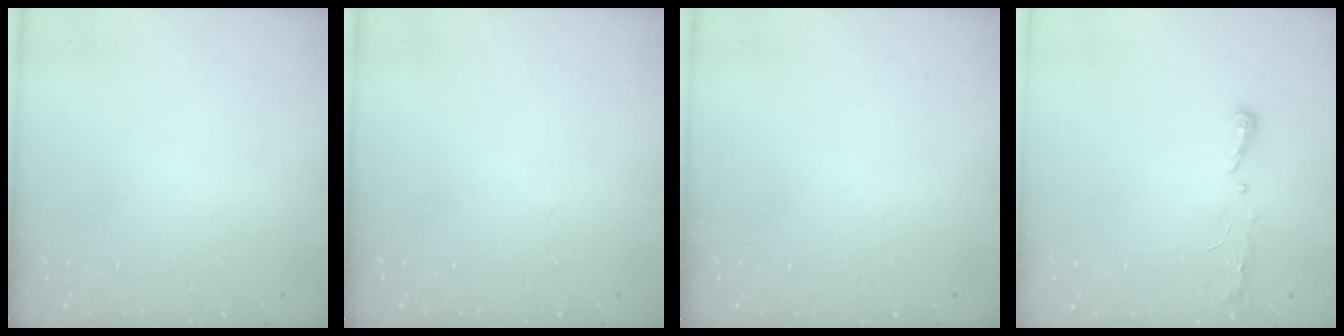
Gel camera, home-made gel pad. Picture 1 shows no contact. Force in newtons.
{"total": 0.0}
{"total": 0.0}
{"total": 4.1, "press": 4.0, "slide": 0.6}